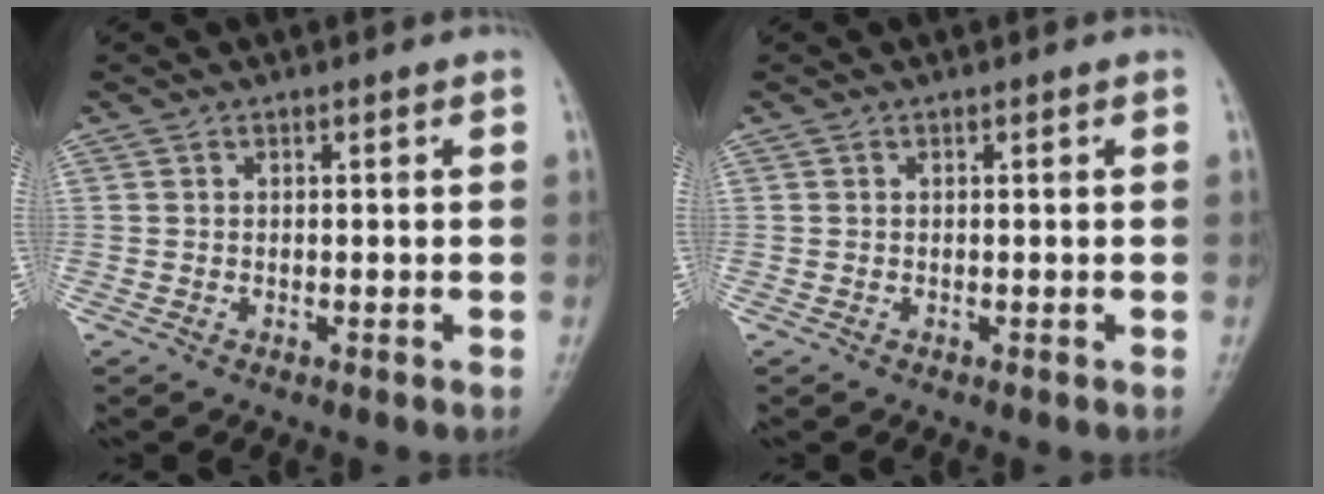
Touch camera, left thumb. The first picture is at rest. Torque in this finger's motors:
{"motor_torque": [0.01, 0.01, 0.00, 0.00, 0.00]}